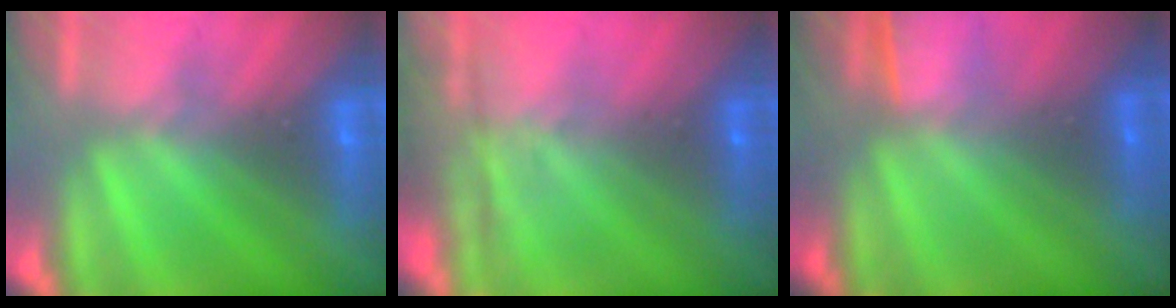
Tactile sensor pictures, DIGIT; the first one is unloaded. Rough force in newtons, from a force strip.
{"total": 7.8}
{"total": 1.4}